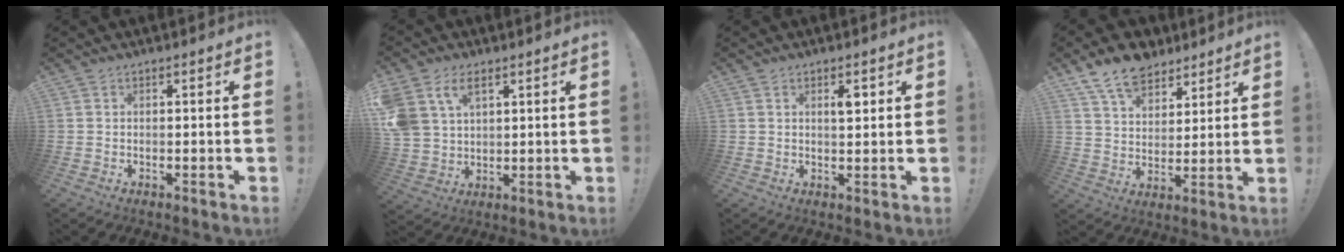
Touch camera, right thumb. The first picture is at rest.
{"total": 9.9, "force": [5.4, 6.4, 5.3], "torque": [-0.114, -0.020, 0.108]}
{"total": 3.1, "force": [1.3, 1.1, 2.6], "torque": [-0.025, -0.009, 0.015]}
{"total": 12.0, "force": [8.8, 6.8, 4.6], "torque": [-0.079, -0.053, 0.168]}